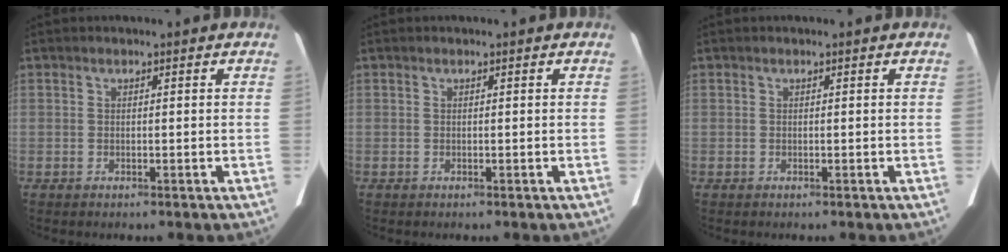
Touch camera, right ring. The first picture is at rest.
{"total": 0.0}
{"total": 0.0}